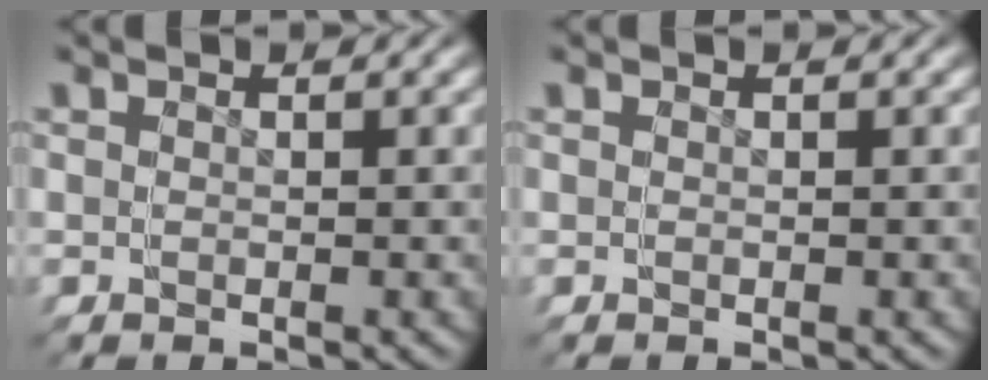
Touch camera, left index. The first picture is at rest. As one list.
[{"total": 0.0}]